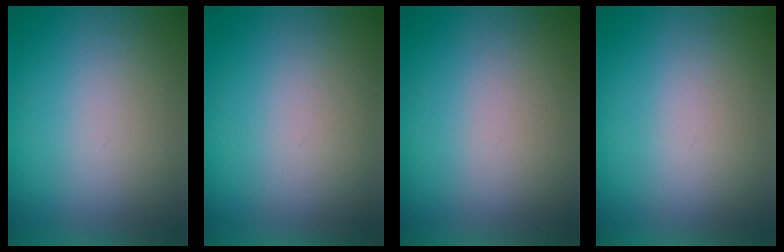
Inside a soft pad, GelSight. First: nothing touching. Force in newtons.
{"total": 1.1}
{"total": 2.0}
{"total": 1.2}